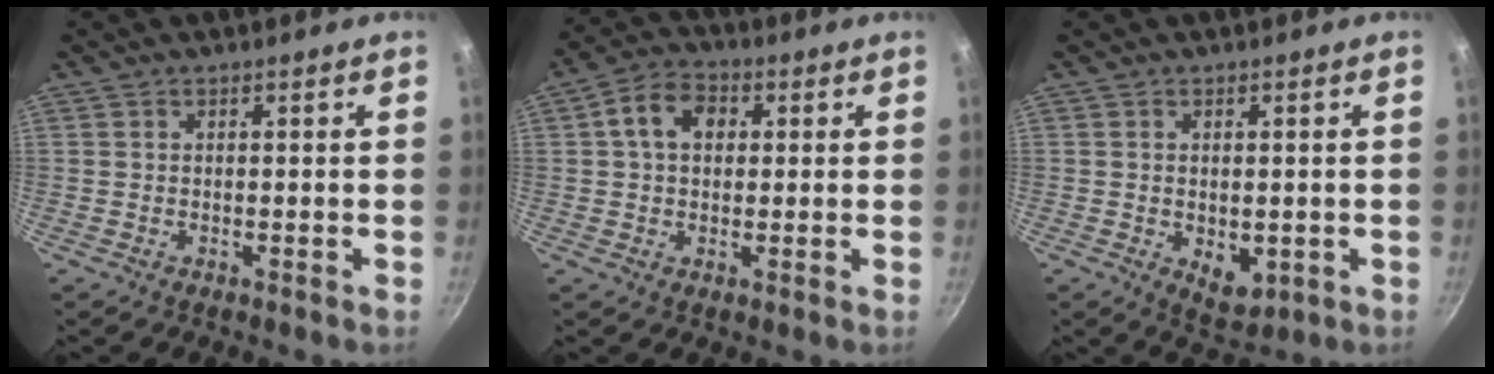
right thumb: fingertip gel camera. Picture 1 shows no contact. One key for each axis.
{"total": 8.1, "fx": 1.7, "fy": 5.9, "fz": 5.3, "tx": -0.071, "ty": 0.016, "tz": 0.017}
{"total": 5.5, "fx": -0.9, "fy": 3.6, "fz": 4.1, "tx": -0.049, "ty": -0.011, "tz": -0.004}